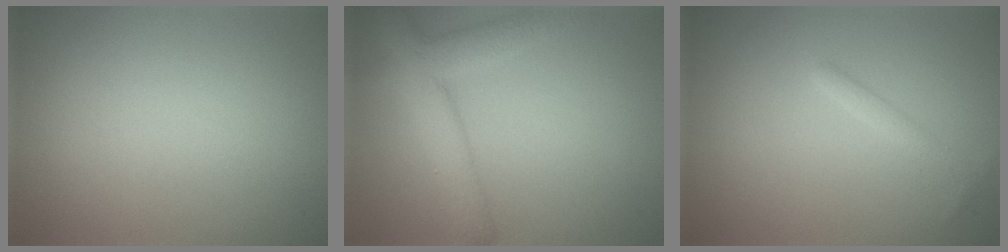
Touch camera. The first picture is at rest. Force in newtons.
{"total": 5.1, "press": 5.1, "slide": 0.2}
{"total": 1.1, "press": 1.1, "slide": 0.1}